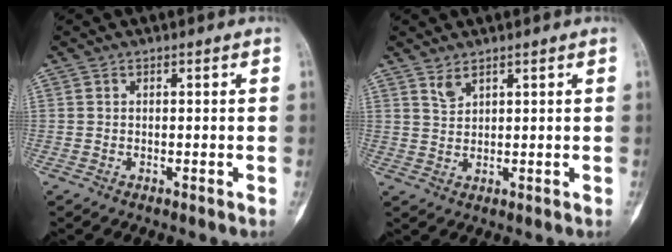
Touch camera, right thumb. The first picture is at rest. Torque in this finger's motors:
{"motor_torque": [-0.67, 0.05, 0.02, 0.27, 0.03]}